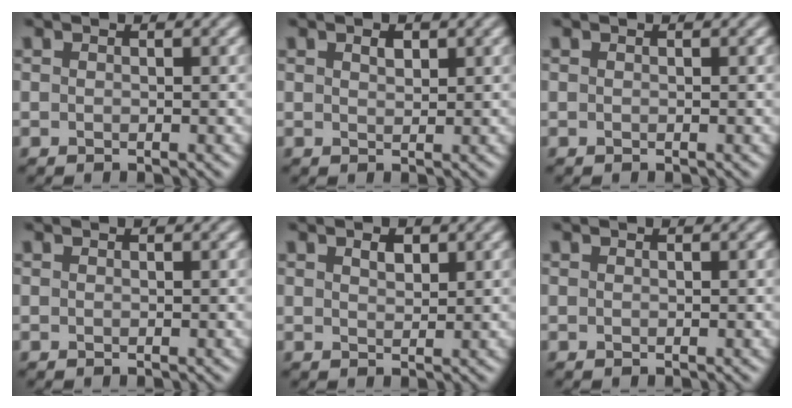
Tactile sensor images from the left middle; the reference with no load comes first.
{"total": 1.1, "force": [0.7, 0.5, 0.7], "torque": [-0.013, 0.001, 0.012]}
{"total": 0.0}
{"total": 0.0}
{"total": 1.4, "force": [0.9, 0.7, 0.9], "torque": [-0.014, 0.002, 0.016]}
{"total": 0.0}